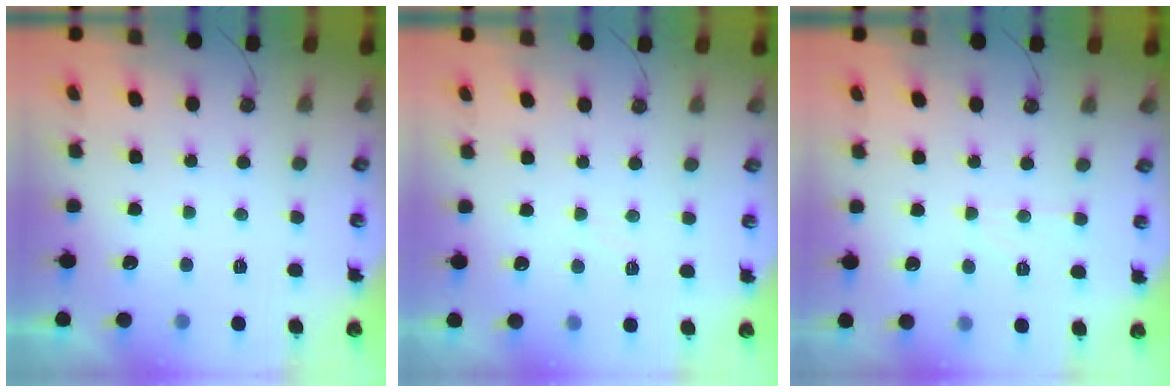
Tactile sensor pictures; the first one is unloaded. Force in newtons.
{"total": 3.1, "press": 3.1, "slide": 0.5}
{"total": 5.8, "press": 5.8, "slide": 0.5}